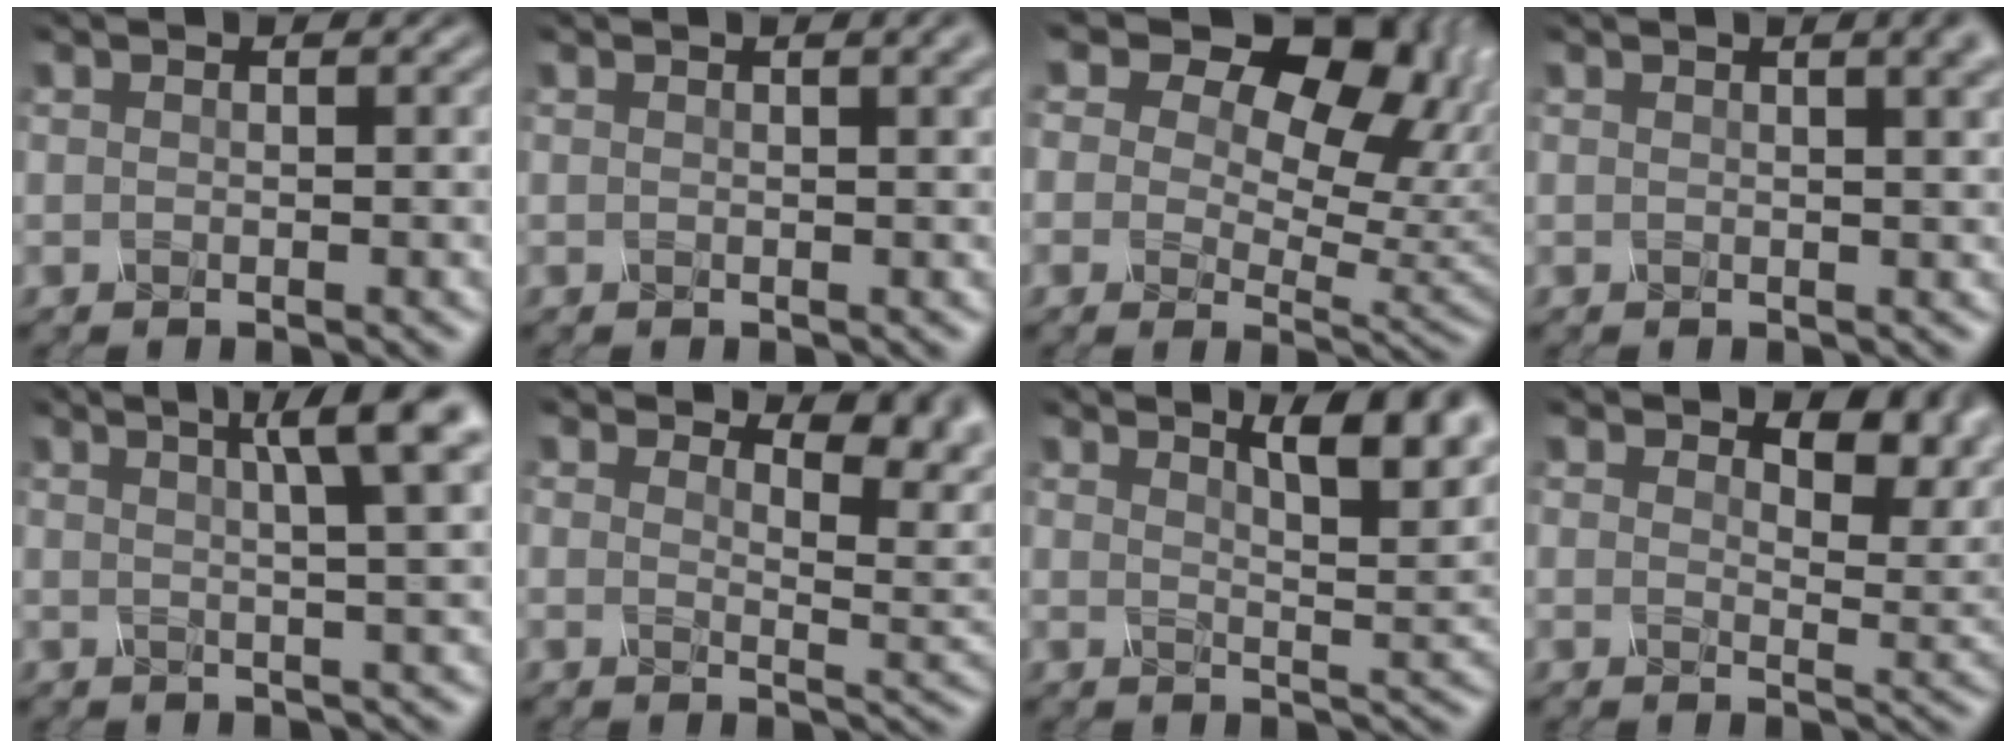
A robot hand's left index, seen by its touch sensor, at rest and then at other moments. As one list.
[{"total": 2.8, "force": [1.6, 1.1, 2.1], "torque": [-0.012, 0.008, 0.014]}, {"total": 16.0, "force": [7.0, 10.1, 10.2], "torque": [-0.148, 0.042, 0.106]}, {"total": 5.4, "force": [2.7, 2.4, 3.9], "torque": [-0.017, 0.034, 0.000]}, {"total": 6.2, "force": [2.5, 1.5, 5.5], "torque": [-0.048, 0.023, 0.024]}, {"total": 5.1, "force": [3.1, 2.3, 3.4], "torque": [-0.042, -0.002, 0.039]}, {"total": 6.0, "force": [3.4, 2.0, 4.5], "torque": [-0.050, 0.006, 0.039]}, {"total": 6.0, "force": [2.8, 3.1, 4.2], "torque": [-0.059, -0.006, 0.038]}]